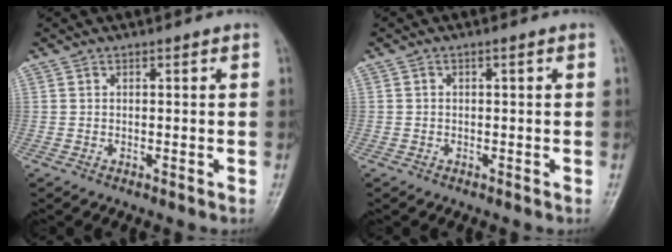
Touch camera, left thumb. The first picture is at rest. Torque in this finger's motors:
{"motor_torque": [-2.20, -1.85, -1.86, 0.92, -0.59]}